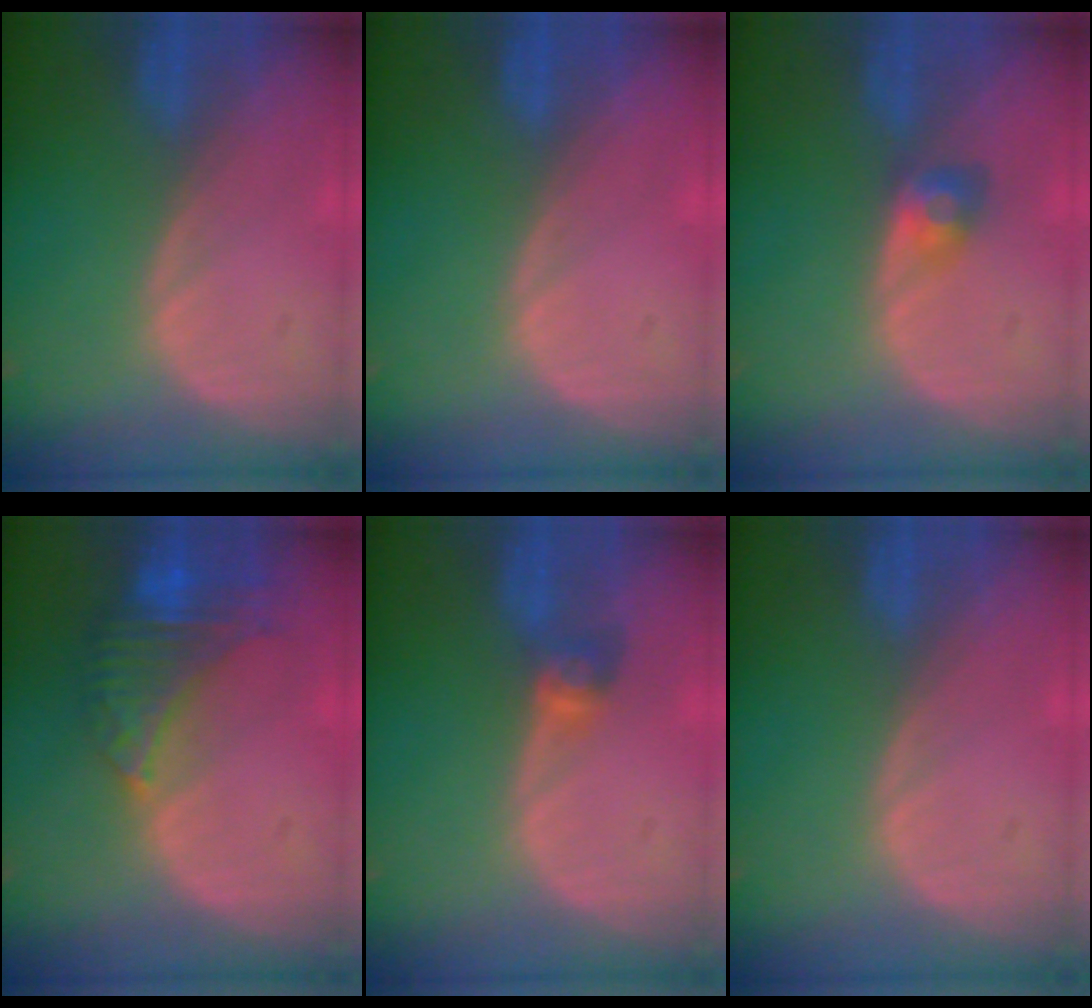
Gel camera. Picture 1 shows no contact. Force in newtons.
{"total": 0.0}
{"total": 3.0, "press": 2.6, "slide": 1.4}
{"total": 8.1, "press": 6.9, "slide": 4.1}
{"total": 2.7, "press": 2.5, "slide": 0.9}
{"total": 0.0}